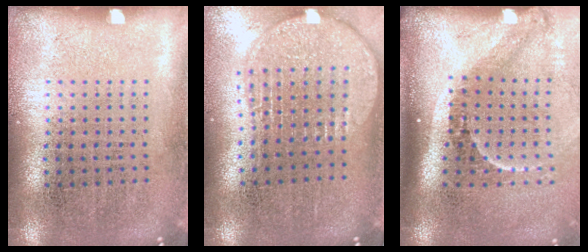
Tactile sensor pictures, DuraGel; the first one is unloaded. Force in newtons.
{"total": 2.0, "press": 1.6, "slide": 1.1}
{"total": 2.3, "press": 1.4, "slide": 1.8}